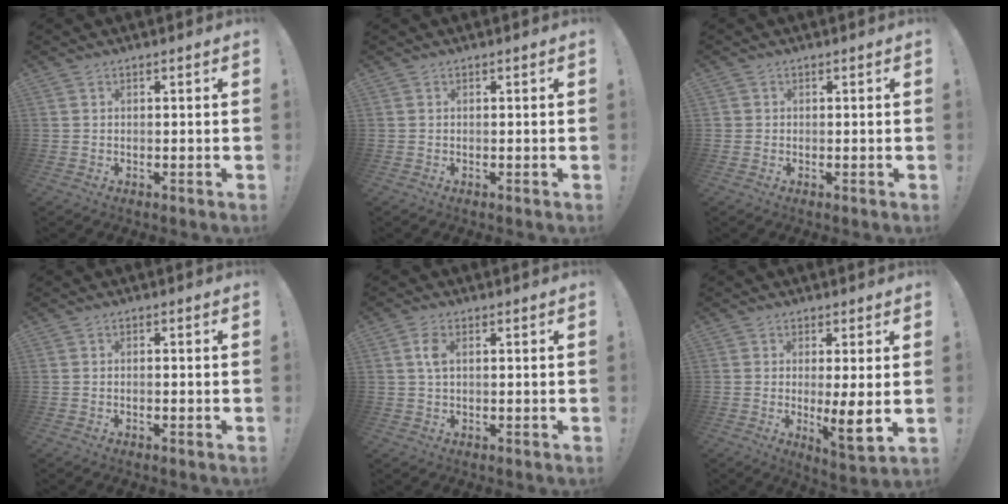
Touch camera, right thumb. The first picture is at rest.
{"total": 0.0}
{"total": 0.9, "force": [0.2, 0.8, 0.1], "torque": [-0.008, 0.005, 0.005]}
{"total": 0.7, "force": [-0.6, 0.0, 0.4], "torque": [-0.013, 0.002, -0.009]}
{"total": 3.8, "force": [0.8, 1.8, 3.3], "torque": [-0.061, 0.005, 0.013]}
{"total": 7.8, "force": [0.1, 1.3, 7.7], "torque": [-0.102, -0.024, 0.001]}